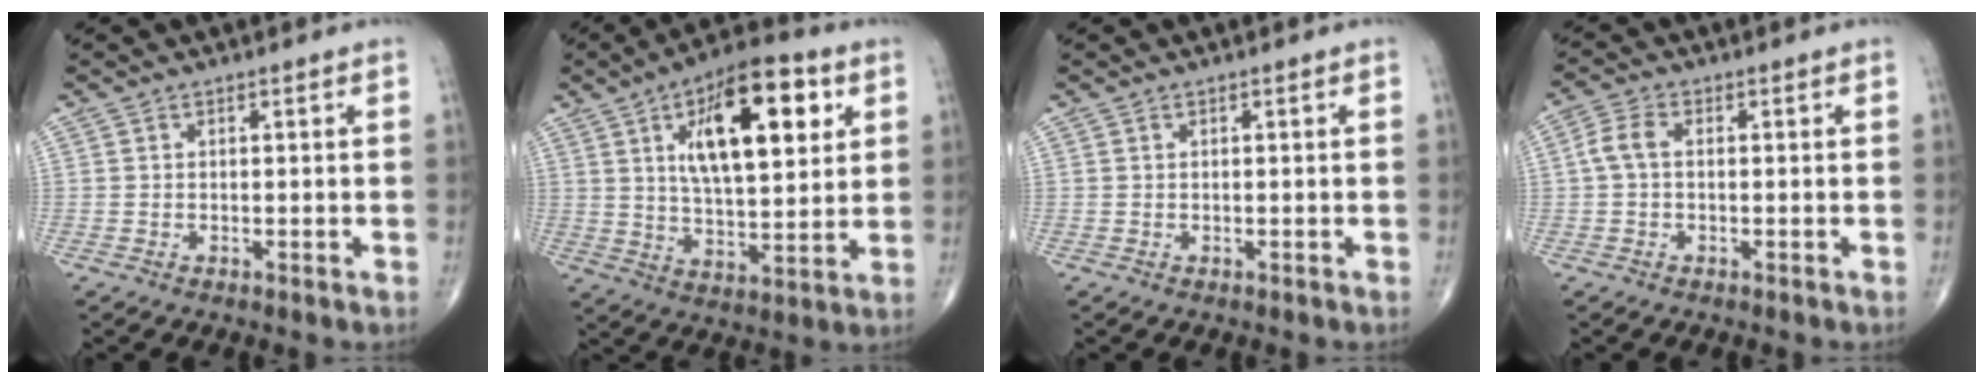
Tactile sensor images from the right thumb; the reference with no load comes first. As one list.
[{"total": 19.9, "force": [6.8, 8.4, 16.7], "torque": [-0.237, -0.013, 0.108]}, {"total": 0.0}, {"total": 3.9, "force": [0.1, 2.3, 3.1], "torque": [-0.069, 0.013, -0.003]}]